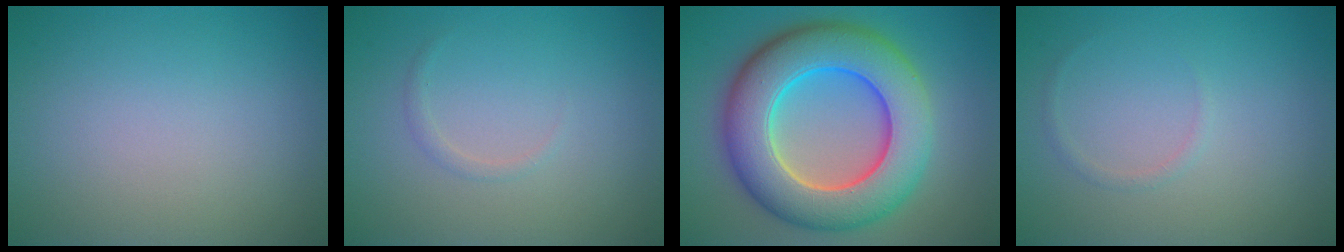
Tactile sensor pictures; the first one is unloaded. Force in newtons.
{"total": 0.7, "press": 0.7, "slide": 0.1}
{"total": 11.6, "press": 11.6, "slide": 0.4}
{"total": 0.6, "press": 0.6, "slide": 0.1}